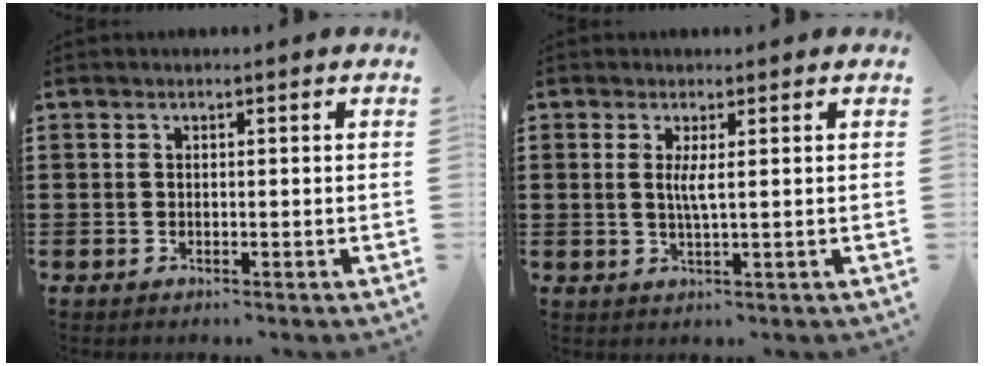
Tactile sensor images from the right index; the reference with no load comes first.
{"total": 2.4, "force": [0.4, -0.1, 2.3], "torque": [-0.048, -0.005, 0.006]}